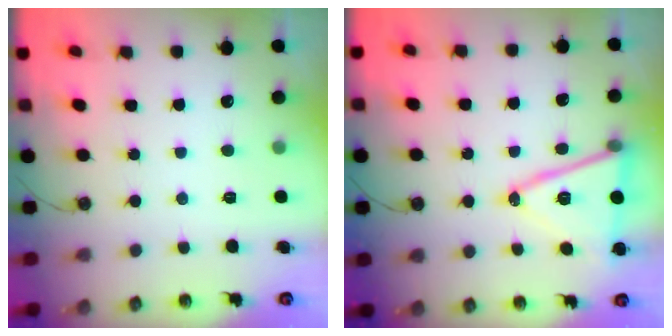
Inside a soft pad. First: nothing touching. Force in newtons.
{"total": 15.8, "press": 15.4, "slide": 3.6}